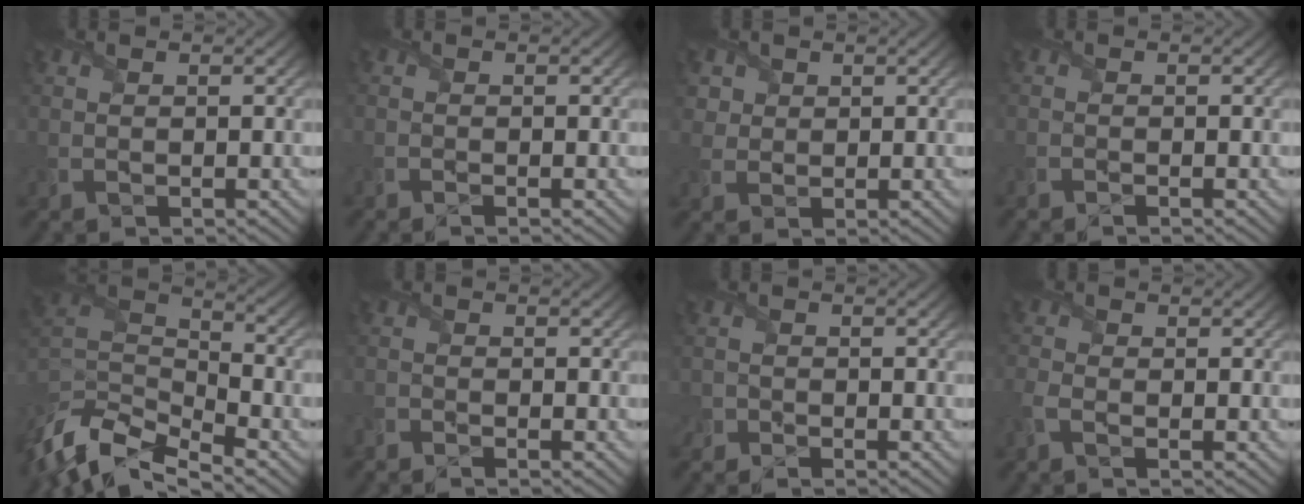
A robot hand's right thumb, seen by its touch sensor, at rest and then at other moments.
{"total": 0.7, "force": [-0.6, -0.2, 0.2], "torque": [-0.002, -0.001, -0.013]}
{"total": 2.7, "force": [1.4, 2.3, 0.4], "torque": [-0.029, -0.009, 0.032]}
{"total": 1.0, "force": [-1.0, -0.1, 0.1], "torque": [-0.003, -0.002, -0.021]}
{"total": 10.6, "force": [-7.3, 4.1, 6.6], "torque": [-0.147, -0.006, -0.143]}
{"total": 1.6, "force": [-1.6, 0.2, 0.2], "torque": [-0.007, -0.005, -0.039]}
{"total": 1.7, "force": [-1.5, 0.7, 0.1], "torque": [0.001, -0.002, -0.037]}
{"total": 2.2, "force": [-1.1, 1.1, 1.6], "torque": [-0.048, -0.001, -0.031]}